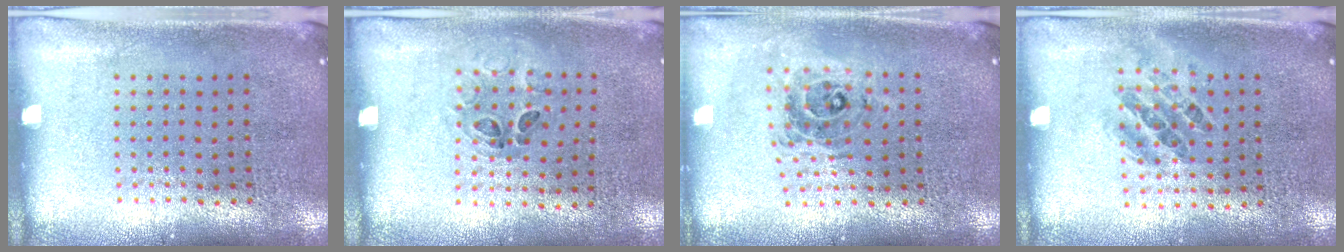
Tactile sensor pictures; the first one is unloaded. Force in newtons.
{"total": 1.1, "press": 0.6, "slide": 0.9}
{"total": 0.7, "press": 0.6, "slide": 0.1}
{"total": 0.9, "press": 0.8, "slide": 0.5}